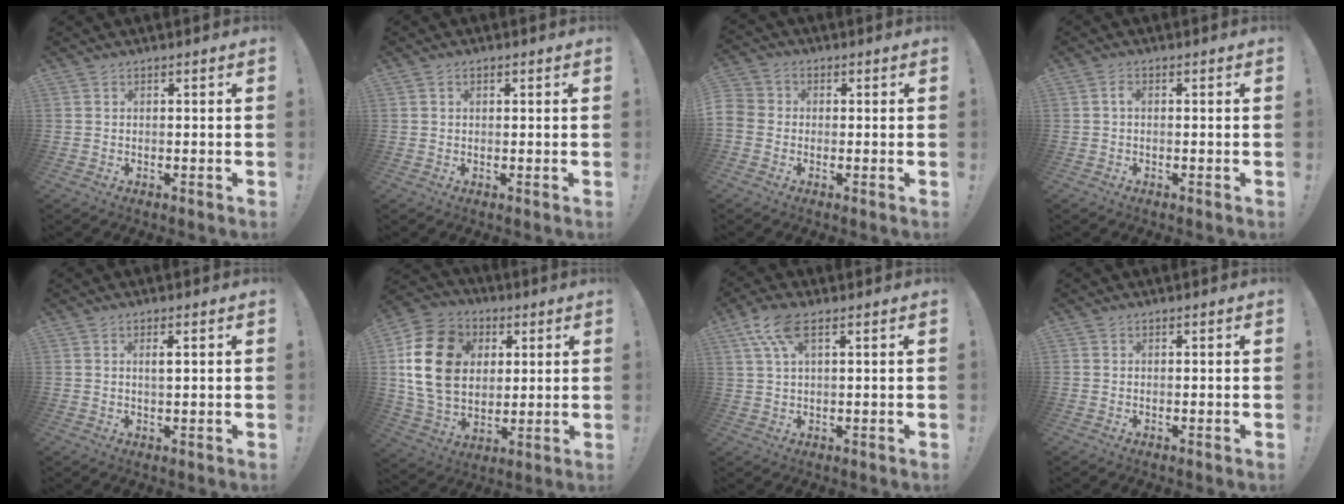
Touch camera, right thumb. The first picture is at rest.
{"total": 0.9, "force": [0.4, 0.6, 0.4], "torque": [-0.005, 0.001, 0.006]}
{"total": 4.5, "force": [-1.5, 3.9, 1.6], "torque": [-0.041, 0.015, -0.028]}
{"total": 1.4, "force": [-0.2, 0.6, 1.2], "torque": [-0.027, 0.008, -0.004]}
{"total": 1.9, "force": [0.5, 0.3, 1.8], "torque": [-0.030, -0.005, 0.006]}
{"total": 20.6, "force": [4.8, 15.9, 12.3], "torque": [-0.225, -0.003, 0.095]}
{"total": 8.0, "force": [3.8, 3.0, 6.3], "torque": [-0.119, 0.001, 0.074]}
{"total": 0.0}